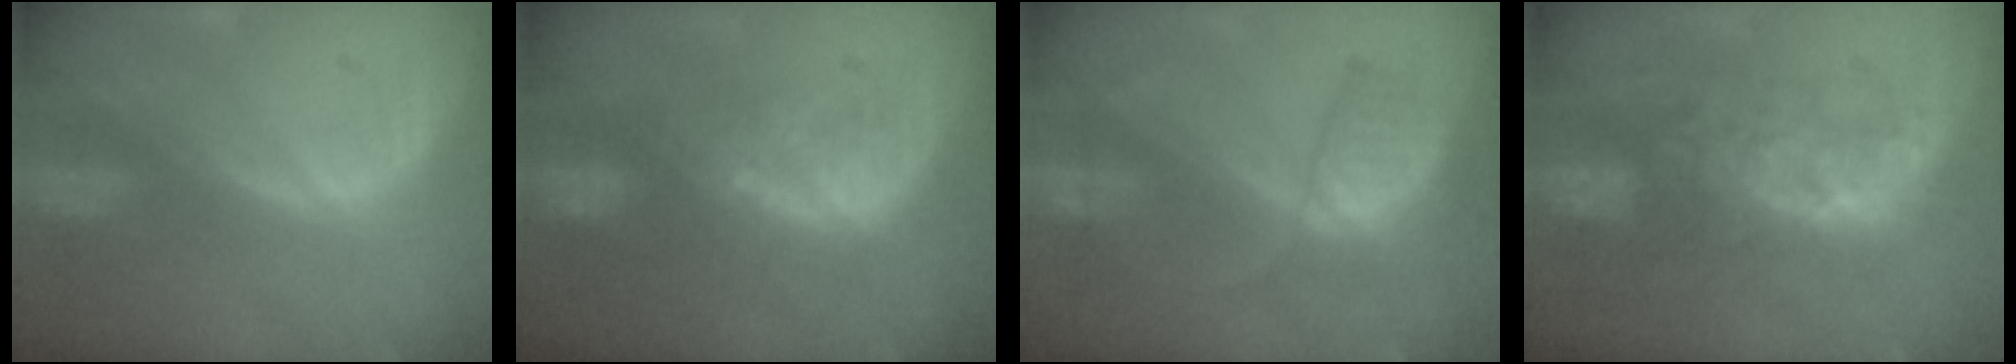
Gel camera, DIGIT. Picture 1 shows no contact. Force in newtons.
{"total": 8.4, "press": 7.8, "slide": 3.0}
{"total": 7.2, "press": 6.0, "slide": 3.9}
{"total": 8.7, "press": 8.1, "slide": 3.1}